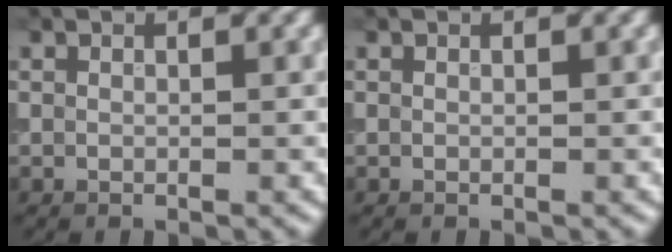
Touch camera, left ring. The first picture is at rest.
{"total": 0.0}